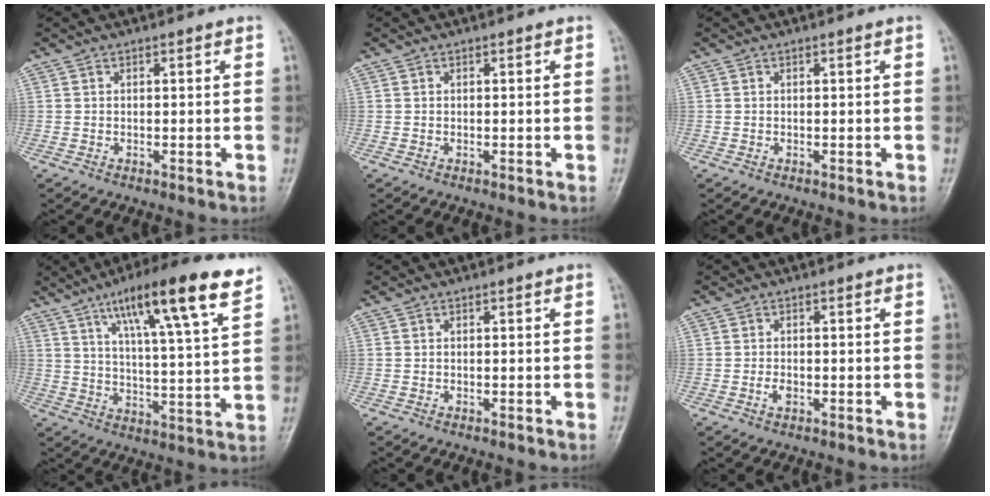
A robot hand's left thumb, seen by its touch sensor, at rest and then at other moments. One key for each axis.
{"total": 0.0}
{"total": 0.0}
{"total": 17.4, "fx": 10.4, "fy": 2.6, "fz": 13.7, "tx": -0.203, "ty": -0.040, "tz": 0.165}
{"total": 0.0}
{"total": 1.6, "fx": -0.5, "fy": 1.0, "fz": 1.1, "tx": -0.020, "ty": 0.000, "tz": -0.012}